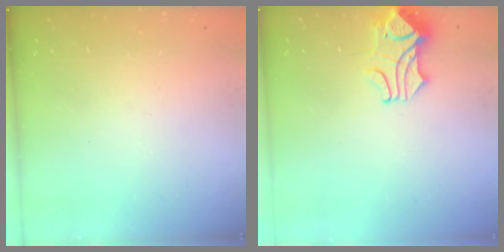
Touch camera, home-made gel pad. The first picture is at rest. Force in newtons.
{"total": 1.8, "press": 1.4, "slide": 1.2}